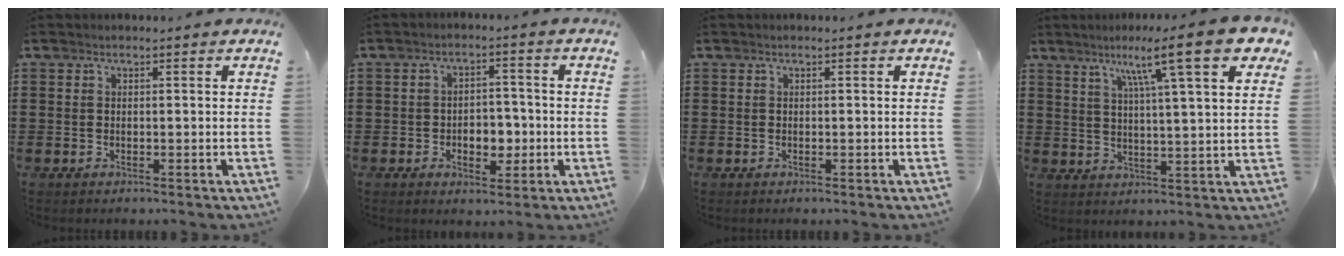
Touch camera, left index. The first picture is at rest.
{"total": 4.6, "force": [-1.2, 3.0, 3.2], "torque": [-0.056, 0.006, -0.028]}
{"total": 0.0}
{"total": 12.7, "force": [7.8, 1.0, 10.0], "torque": [-0.179, -0.019, 0.120]}